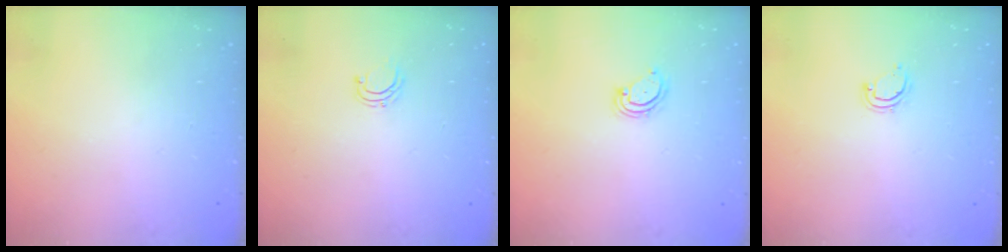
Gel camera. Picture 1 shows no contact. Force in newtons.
{"total": 4.3, "press": 4.3, "slide": 0.3}
{"total": 3.3, "press": 3.2, "slide": 0.7}
{"total": 3.9, "press": 3.9, "slide": 0.4}